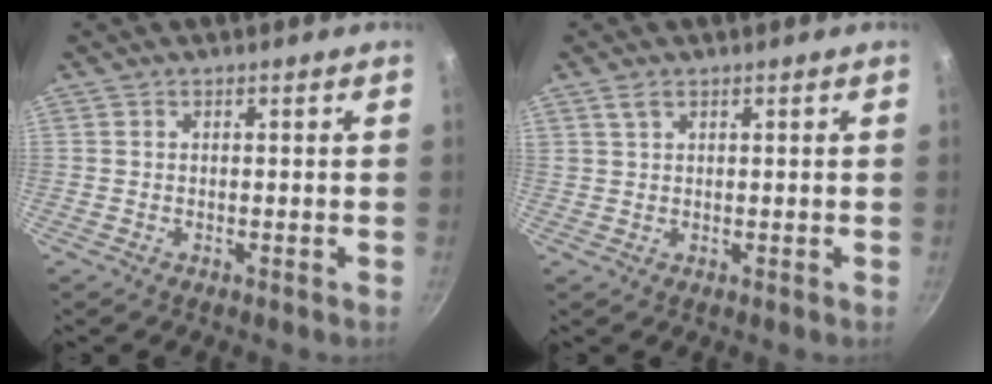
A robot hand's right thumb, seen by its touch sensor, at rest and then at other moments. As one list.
[{"total": 1.9, "force": [1.2, 1.0, 1.1], "torque": [-0.019, -0.001, 0.025]}]